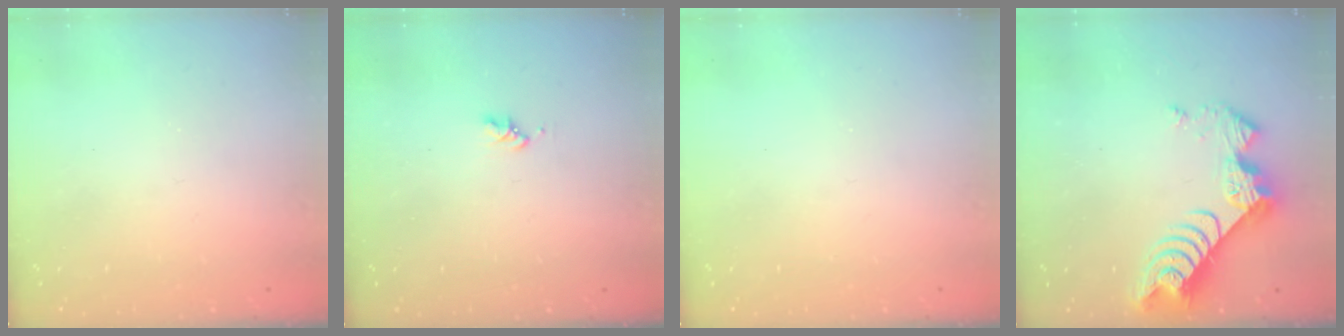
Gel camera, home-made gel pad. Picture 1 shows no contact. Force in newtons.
{"total": 1.6, "press": 1.6, "slide": 0.3}
{"total": 0.0}
{"total": 9.5, "press": 9.5, "slide": 0.8}